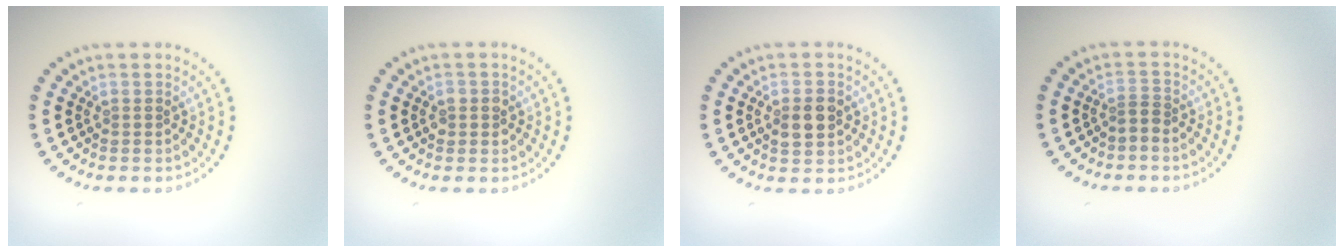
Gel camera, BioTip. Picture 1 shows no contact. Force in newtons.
{"total": 1.4, "press": 1.4, "slide": 0.3}
{"total": 2.8, "press": 2.8, "slide": 0.2}
{"total": 1.1, "press": 0.7, "slide": 0.9}